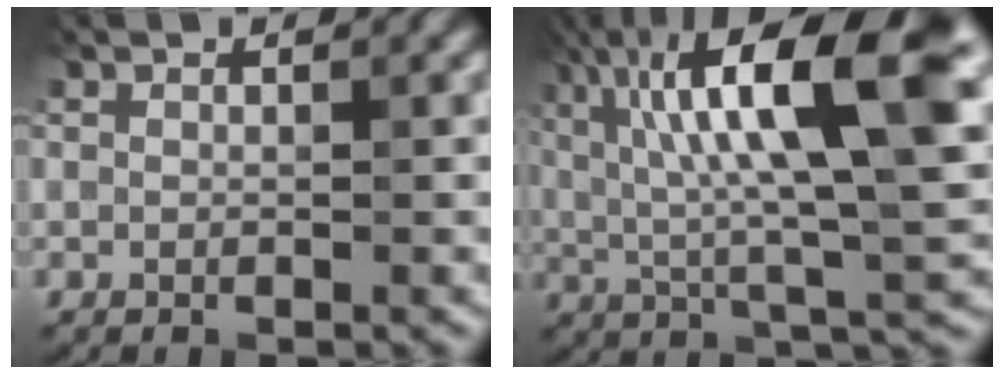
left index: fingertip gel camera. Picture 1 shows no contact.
{"total": 13.7, "force": [3.7, 3.8, 12.6], "torque": [-0.208, 0.017, 0.056]}